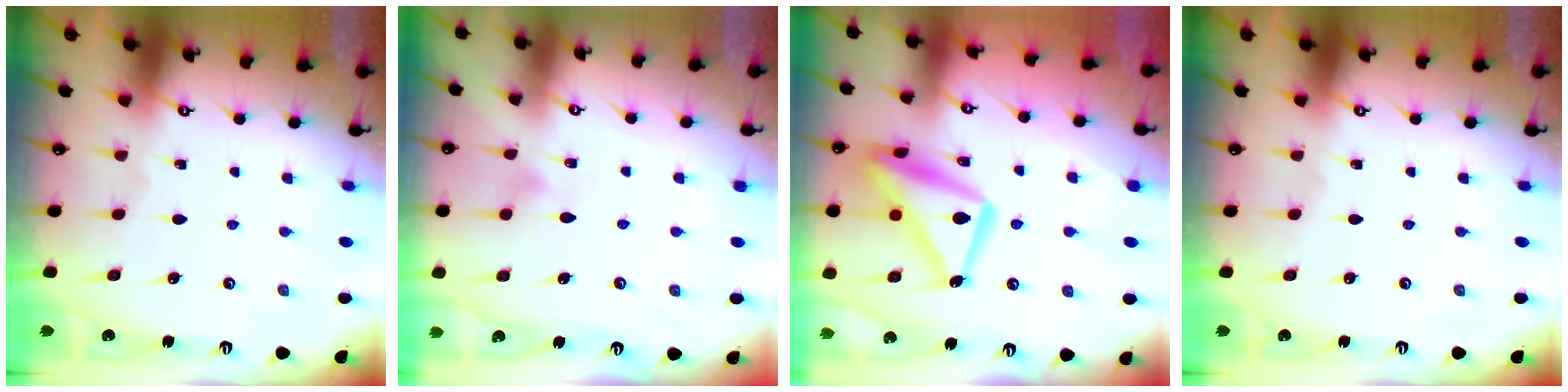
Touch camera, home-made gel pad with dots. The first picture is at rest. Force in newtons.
{"total": 8.8, "press": 8.8, "slide": 0.4}
{"total": 17.0, "press": 16.9, "slide": 1.2}
{"total": 0.0}